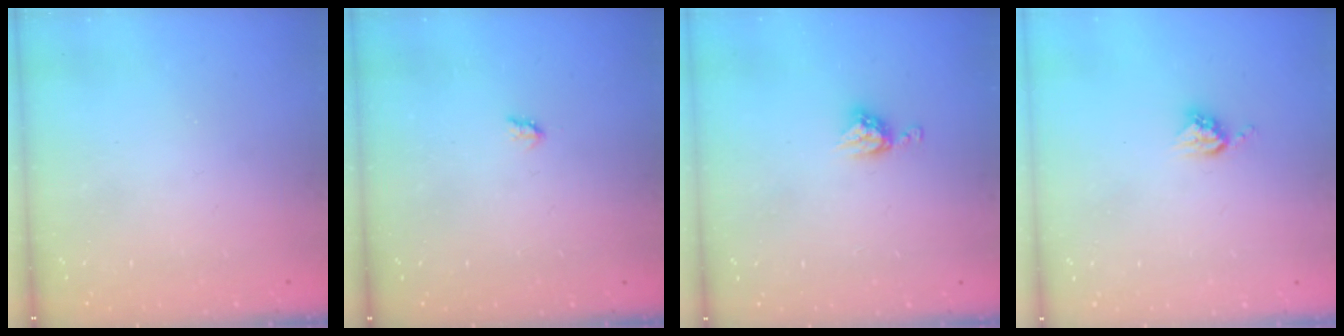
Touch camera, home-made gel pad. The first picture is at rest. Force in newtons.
{"total": 1.9, "press": 1.9, "slide": 0.3}
{"total": 6.4, "press": 6.4, "slide": 0.4}
{"total": 5.2, "press": 5.2, "slide": 0.1}